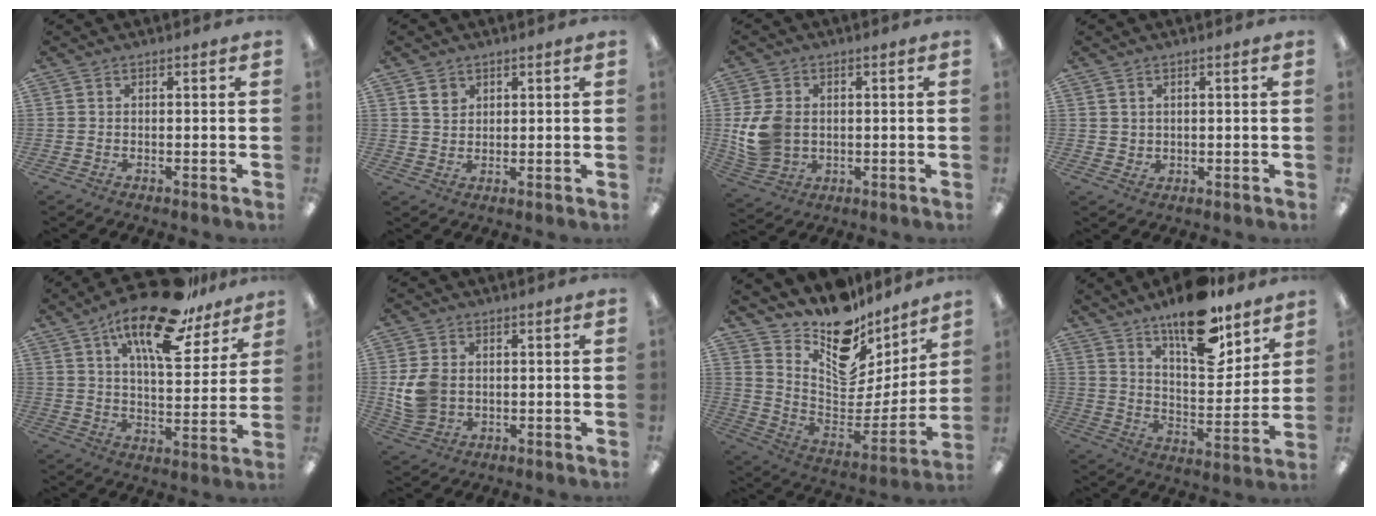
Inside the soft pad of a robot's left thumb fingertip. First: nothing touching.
{"total": 3.8, "force": [2.2, 2.9, 1.4], "torque": [-0.019, -0.002, 0.037]}
{"total": 9.7, "force": [0.5, 7.7, 5.9], "torque": [-0.126, 0.011, 0.011]}
{"total": 2.0, "force": [1.3, 1.5, 0.1], "torque": [-0.005, 0.001, 0.025]}
{"total": 19.8, "force": [13.3, 7.2, 12.8], "torque": [-0.200, -0.072, 0.217]}
{"total": 7.8, "force": [0.4, 6.2, 4.9], "torque": [-0.108, 0.008, 0.008]}
{"total": 15.6, "force": [12.7, 7.3, 5.3], "torque": [-0.078, -0.125, 0.222]}
{"total": 18.2, "force": [13.6, 6.8, 9.9], "torque": [-0.142, -0.091, 0.229]}